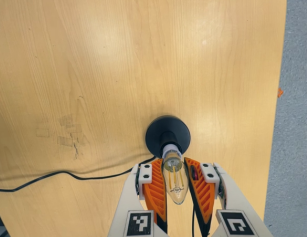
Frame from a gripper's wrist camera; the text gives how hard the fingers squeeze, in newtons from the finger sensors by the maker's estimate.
{"total": 21.3, "left": 22.6, "right": 19.9}